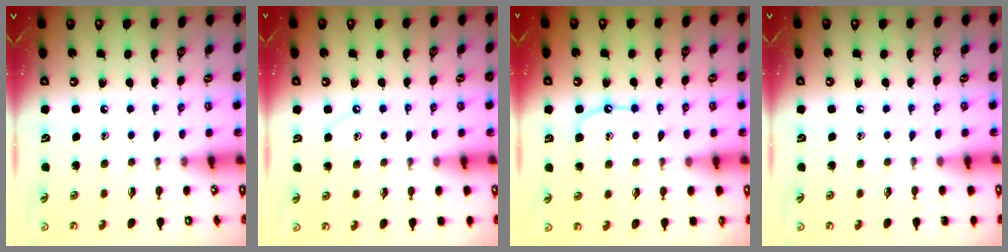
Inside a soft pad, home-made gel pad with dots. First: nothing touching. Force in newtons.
{"total": 3.5, "press": 3.5, "slide": 0.5}
{"total": 8.7, "press": 8.7, "slide": 0.9}
{"total": 0.0}